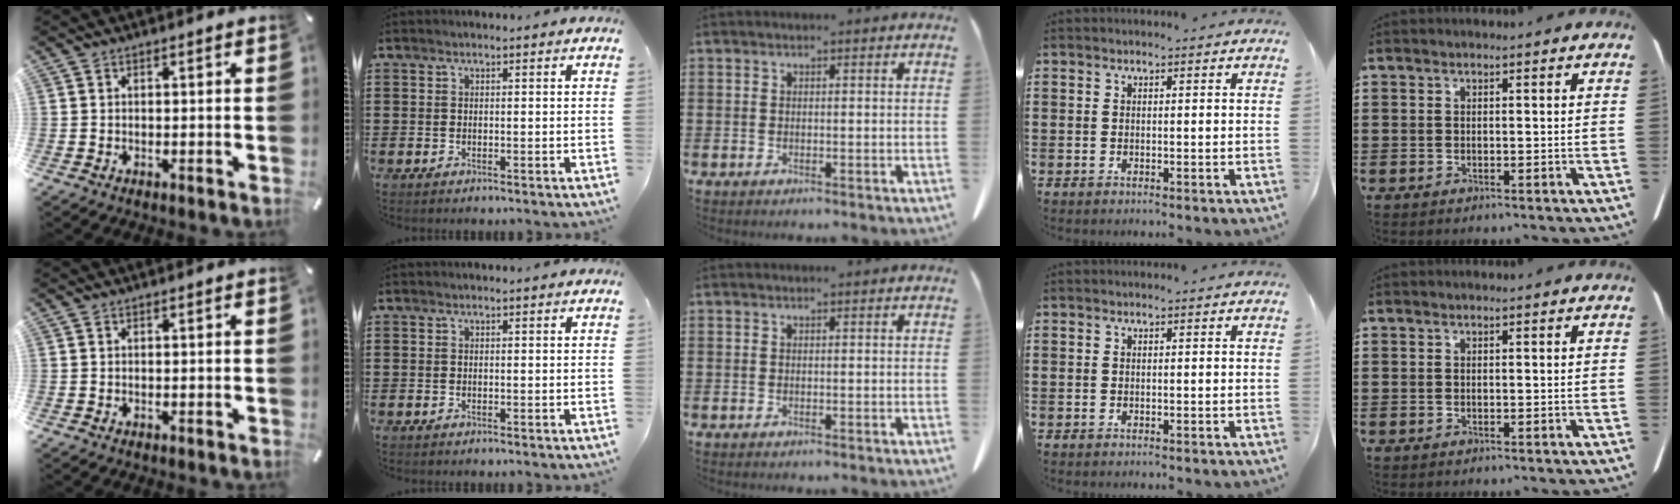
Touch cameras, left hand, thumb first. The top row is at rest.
{}